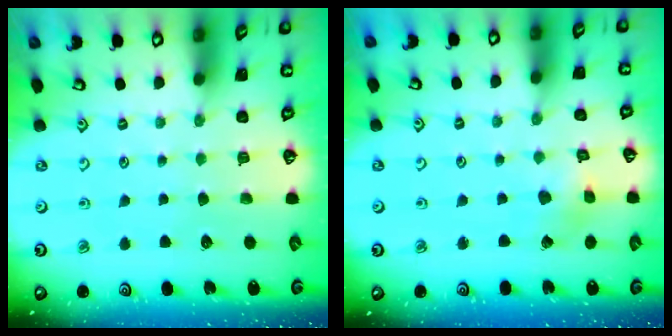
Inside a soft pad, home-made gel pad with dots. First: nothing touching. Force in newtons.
{"total": 2.6, "press": 2.5, "slide": 0.3}